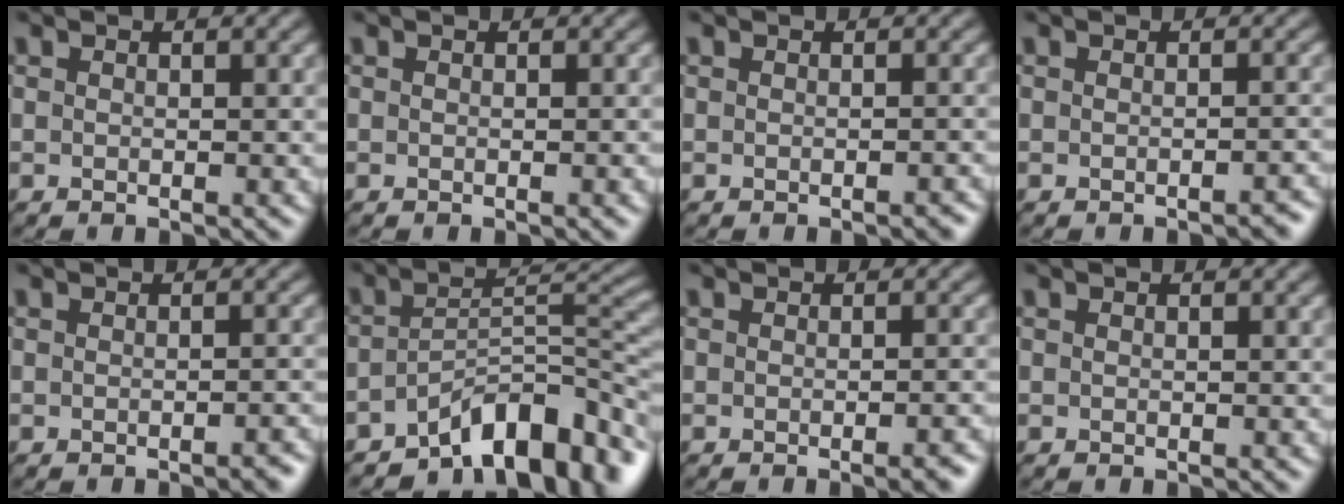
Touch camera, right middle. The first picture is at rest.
{"total": 0.8, "force": [-0.2, 0.1, 0.8], "torque": [-0.007, 0.001, -0.002]}
{"total": 0.8, "force": [-0.6, 0.2, 0.5], "torque": [-0.006, 0.001, -0.007]}
{"total": 1.2, "force": [-1.0, 0.3, 0.7], "torque": [-0.005, 0.003, -0.013]}
{"total": 1.4, "force": [-0.9, 0.3, 1.0], "torque": [-0.009, 0.002, -0.012]}
{"total": 8.9, "force": [-5.8, 3.2, 5.9], "torque": [-0.072, 0.004, -0.099]}
{"total": 2.2, "force": [-1.1, 0.6, 1.8], "torque": [-0.015, 0.001, -0.016]}
{"total": 0.0}